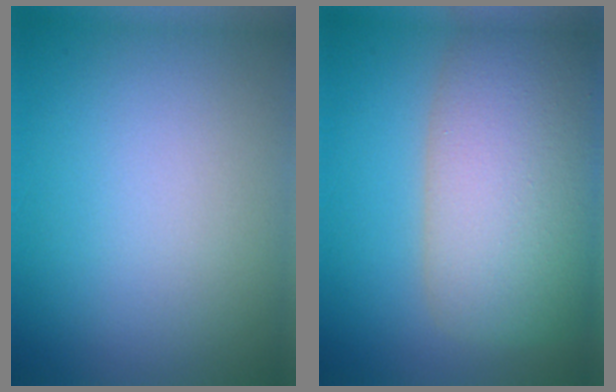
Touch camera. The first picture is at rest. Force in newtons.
{"total": 10.6, "press": 10.6, "slide": 0.5}